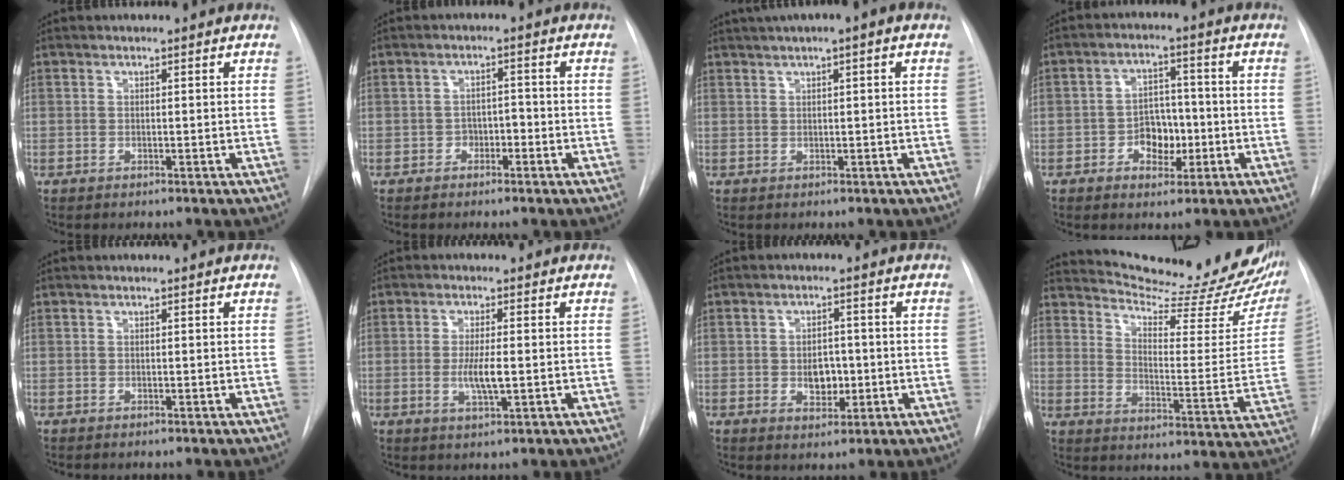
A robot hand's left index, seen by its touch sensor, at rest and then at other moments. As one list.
[{"total": 2.5, "force": [-1.5, 1.6, 1.1], "torque": [-0.007, 0.005, -0.024]}, {"total": 4.4, "force": [2.0, 0.4, 3.9], "torque": [-0.066, 0.018, 0.030]}, {"total": 6.0, "force": [-2.0, 4.0, 3.9], "torque": [-0.059, 0.009, -0.032]}, {"total": 0.0}, {"total": 4.4, "force": [-0.8, 0.7, 4.3], "torque": [-0.086, -0.011, -0.013]}, {"total": 4.4, "force": [-0.9, 2.9, 3.2], "torque": [-0.043, 0.000, -0.007]}, {"total": 23.0, "force": [21.2, 2.9, 8.5], "torque": [-0.123, -0.100, 0.265]}]